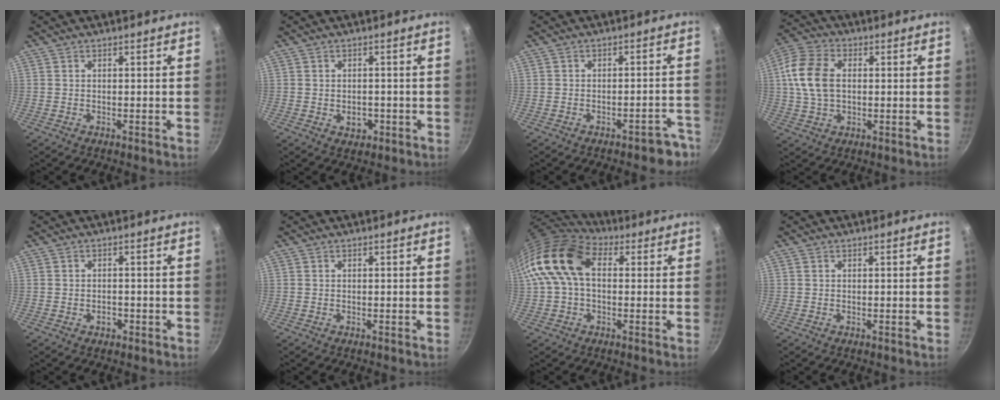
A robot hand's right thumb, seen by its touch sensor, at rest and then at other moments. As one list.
[{"total": 3.1, "force": [-0.9, 2.4, 1.8], "torque": [-0.016, 0.007, -0.006]}, {"total": 5.6, "force": [-4.1, 2.5, 2.7], "torque": [0.008, 0.051, -0.033]}, {"total": 11.3, "force": [1.2, 7.5, 8.4], "torque": [-0.158, 0.016, 0.015]}, {"total": 1.9, "force": [-0.8, 1.4, 1.0], "torque": [-0.008, 0.009, -0.010]}, {"total": 0.0}, {"total": 14.7, "force": [2.2, 9.6, 10.9], "torque": [-0.198, 0.025, 0.022]}, {"total": 0.0}]